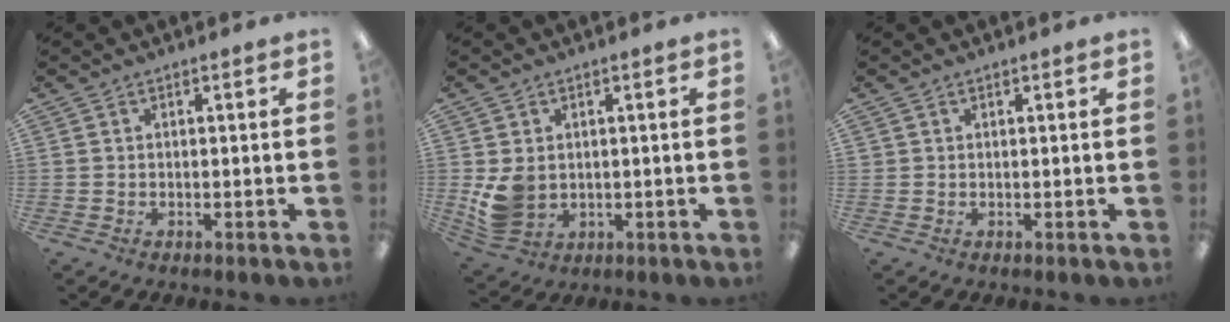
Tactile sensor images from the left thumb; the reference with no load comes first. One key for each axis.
{"total": 6.3, "fx": 0.9, "fy": 5.1, "fz": 3.6, "tx": -0.079, "ty": 0.000, "tz": 0.020}
{"total": 0.6, "fx": 0.3, "fy": 0.4, "fz": 0.0, "tx": 0.000, "ty": 0.002, "tz": 0.006}